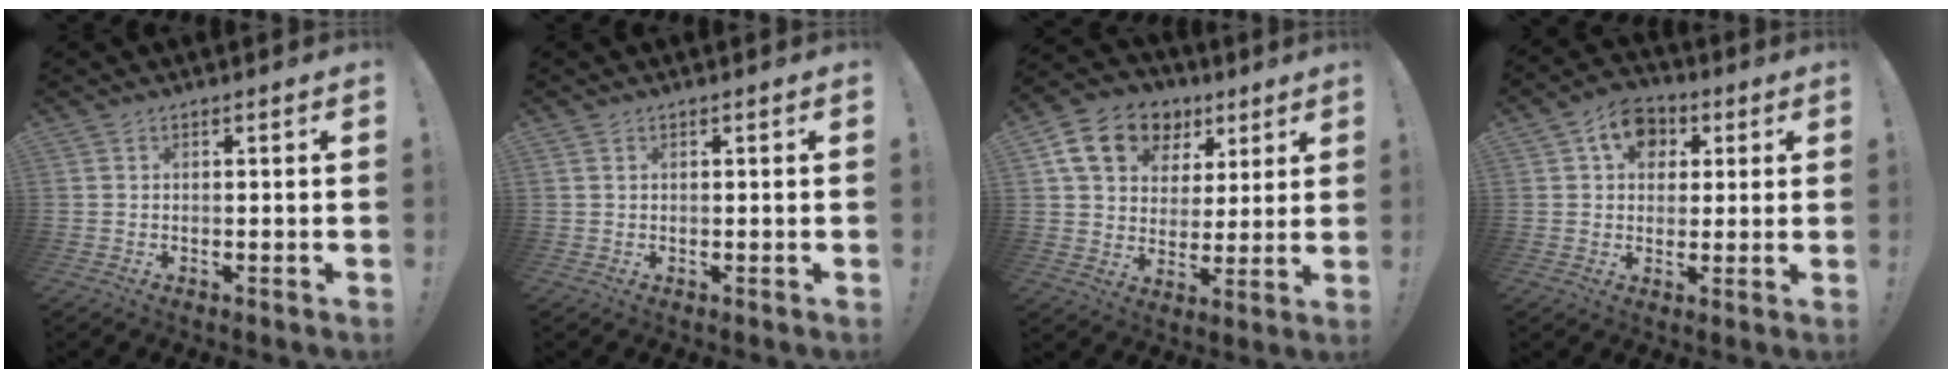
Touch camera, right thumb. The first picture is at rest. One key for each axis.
{"total": 0.5, "fx": 0.3, "fy": 0.2, "fz": 0.3, "tx": -0.002, "ty": -0.001, "tz": 0.004}
{"total": 15.6, "fx": 7.6, "fy": 11.6, "fz": 7.2, "tx": -0.111, "ty": -0.028, "tz": 0.148}
{"total": 10.0, "fx": 3.5, "fy": 8.0, "fz": 5.0, "tx": -0.074, "ty": -0.004, "tz": 0.068}